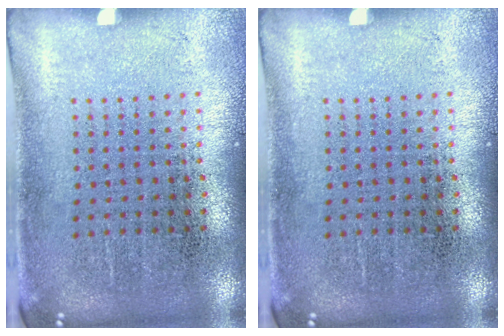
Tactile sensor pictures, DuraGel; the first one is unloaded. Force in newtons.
{"total": 0.0}